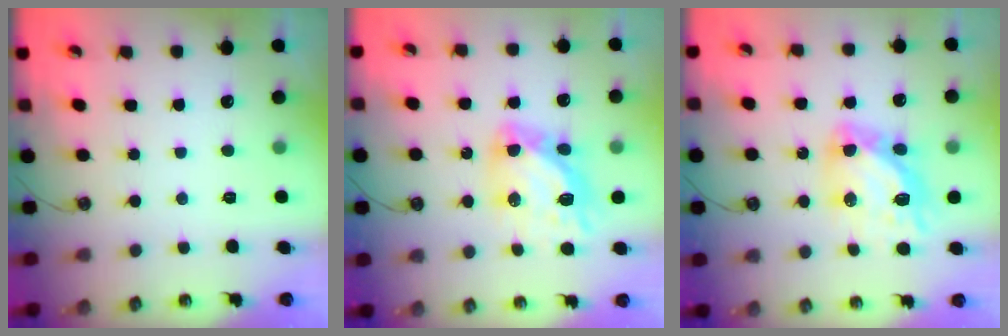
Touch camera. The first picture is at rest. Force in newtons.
{"total": 12.7, "press": 12.7, "slide": 1.4}
{"total": 12.7, "press": 12.7, "slide": 1.4}